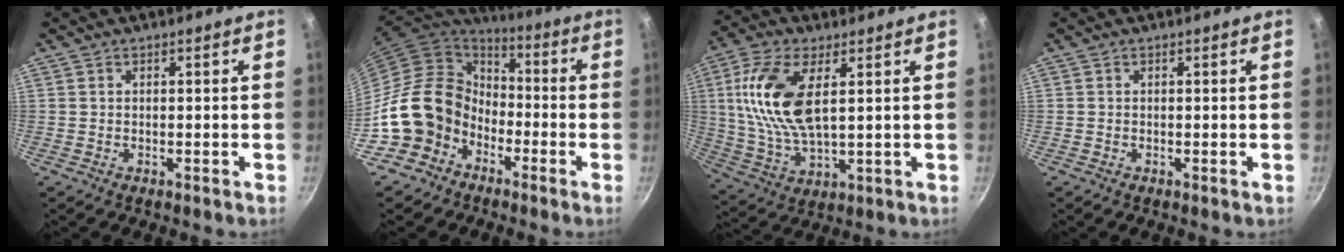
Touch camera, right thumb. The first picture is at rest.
{"total": 14.9, "force": [-6.4, 12.1, 6.1], "torque": [-0.058, 0.061, -0.120]}
{"total": 14.9, "force": [3.7, 7.0, 12.6], "torque": [-0.253, -0.007, 0.074]}
{"total": 0.0}